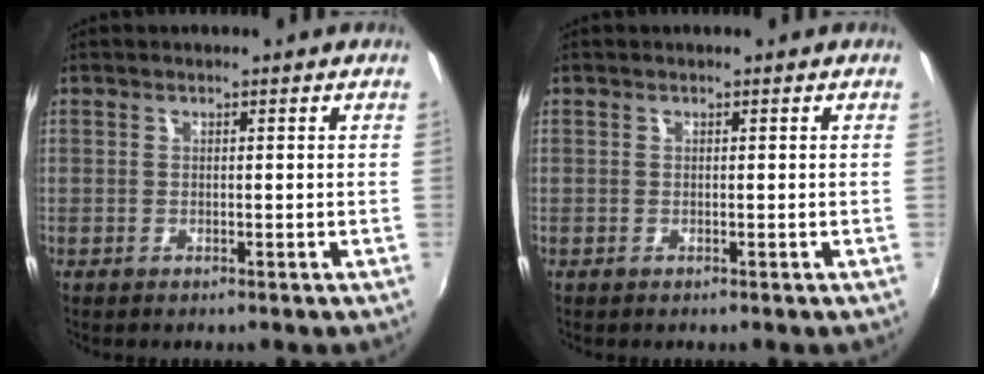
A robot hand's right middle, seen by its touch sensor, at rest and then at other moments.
{"total": 0.0}